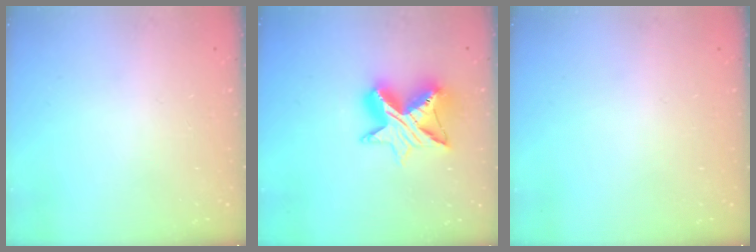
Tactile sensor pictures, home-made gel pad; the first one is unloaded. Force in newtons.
{"total": 12.6, "press": 12.6, "slide": 0.7}
{"total": 0.0}